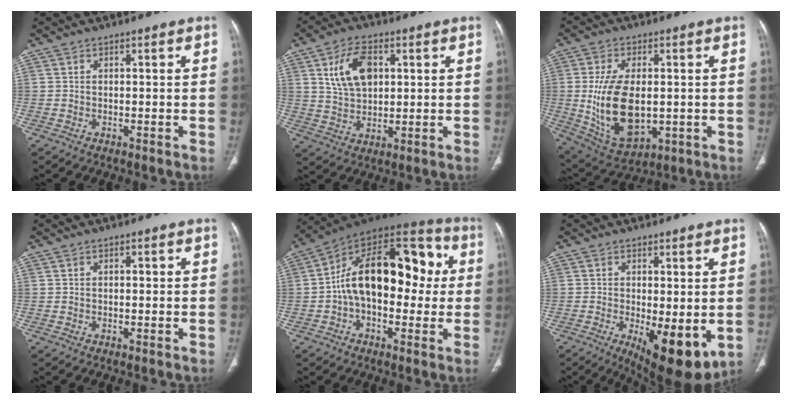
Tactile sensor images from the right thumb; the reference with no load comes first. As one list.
[{"total": 10.1, "force": [3.2, 6.1, 7.3], "torque": [-0.120, -0.005, 0.064]}, {"total": 15.6, "force": [-0.6, 8.7, 13.0], "torque": [-0.237, -0.010, 0.012]}, {"total": 1.0, "force": [0.3, 0.5, 0.8], "torque": [-0.013, 0.003, 0.005]}, {"total": 22.6, "force": [1.4, 13.1, 18.3], "torque": [-0.255, 0.051, 0.010]}, {"total": 11.1, "force": [-2.3, 4.0, 10.0], "torque": [-0.141, -0.027, -0.021]}]